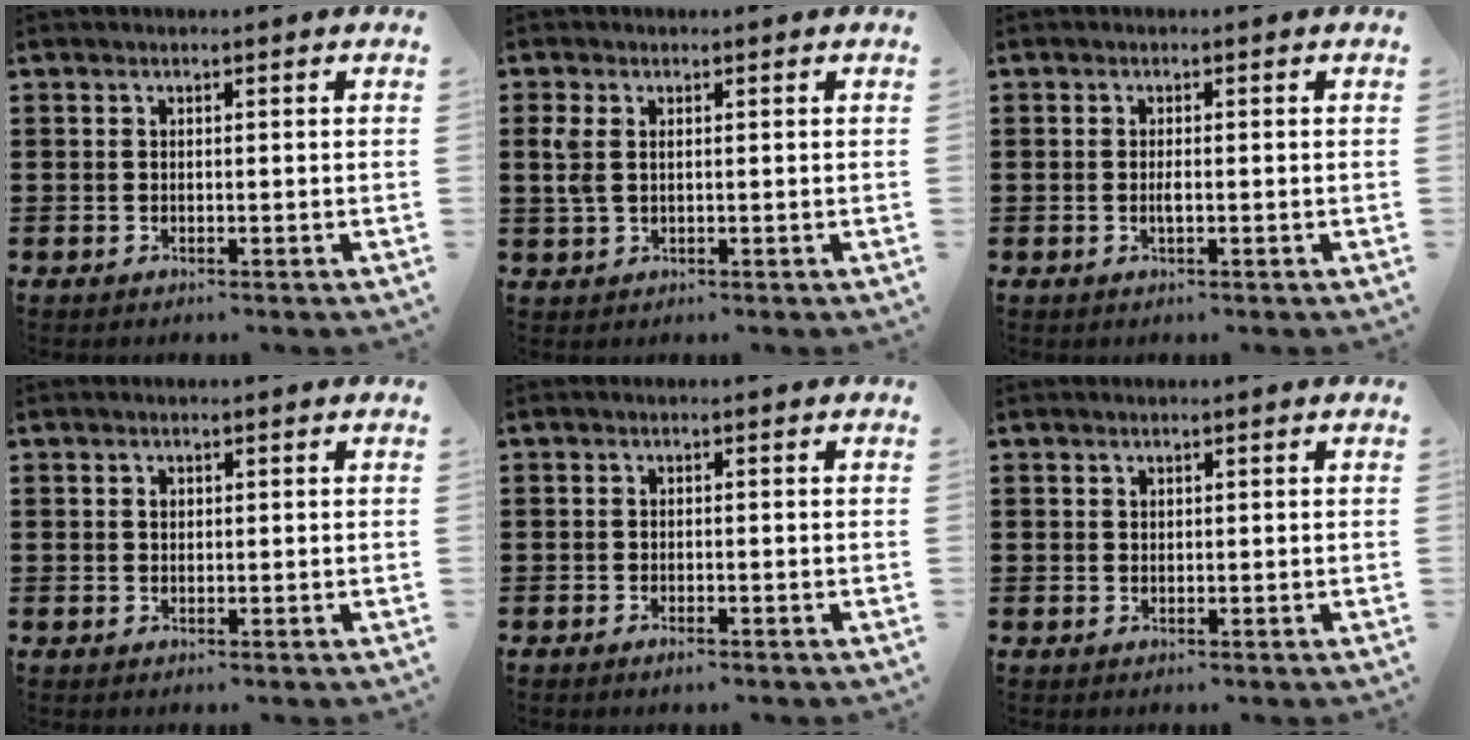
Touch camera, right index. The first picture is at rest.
{"total": 2.7, "force": [0.6, 1.5, 2.1], "torque": [-0.052, 0.005, 0.008]}
{"total": 1.3, "force": [-0.3, 0.4, 1.3], "torque": [-0.032, -0.003, -0.008]}
{"total": 0.8, "force": [0.3, 0.6, 0.4], "torque": [-0.010, 0.004, 0.005]}
{"total": 0.8, "force": [-0.7, 0.1, 0.4], "torque": [-0.012, -0.008, -0.011]}
{"total": 0.6, "force": [0.4, 0.5, 0.1], "torque": [-0.002, 0.002, 0.008]}